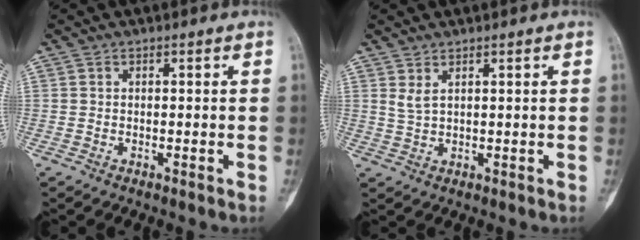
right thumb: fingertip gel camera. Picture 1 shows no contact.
{"total": 2.1, "force": [1.2, 0.5, 1.6], "torque": [-0.038, -0.005, 0.031]}